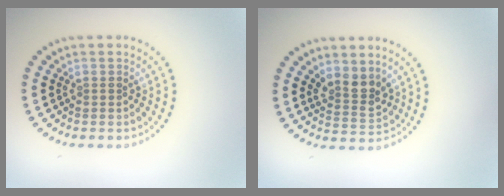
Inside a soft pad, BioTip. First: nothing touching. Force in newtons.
{"total": 2.7, "press": 2.3, "slide": 1.4}